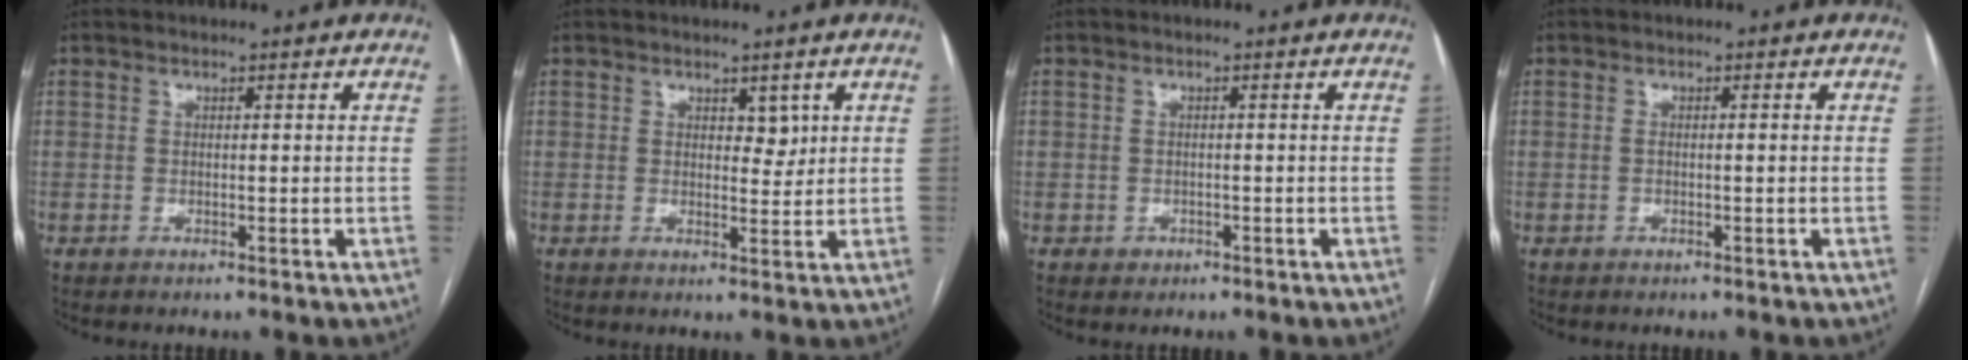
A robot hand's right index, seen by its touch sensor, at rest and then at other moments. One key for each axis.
{"total": 2.5, "fx": 1.2, "fy": 1.5, "fz": 1.6, "tx": -0.017, "ty": -0.004, "tz": 0.018}
{"total": 1.5, "fx": -0.7, "fy": 1.3, "fz": 0.1, "tx": 0.001, "ty": 0.006, "tz": -0.007}
{"total": 0.8, "fx": -0.1, "fy": 0.1, "fz": 0.8, "tx": -0.016, "ty": 0.002, "tz": 0.000}